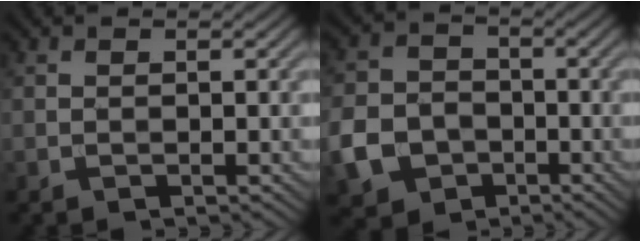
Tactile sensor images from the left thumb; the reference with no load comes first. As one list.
[{"total": 7.6, "force": [-3.2, 6.0, 3.4], "torque": [-0.090, -0.014, -0.073]}]